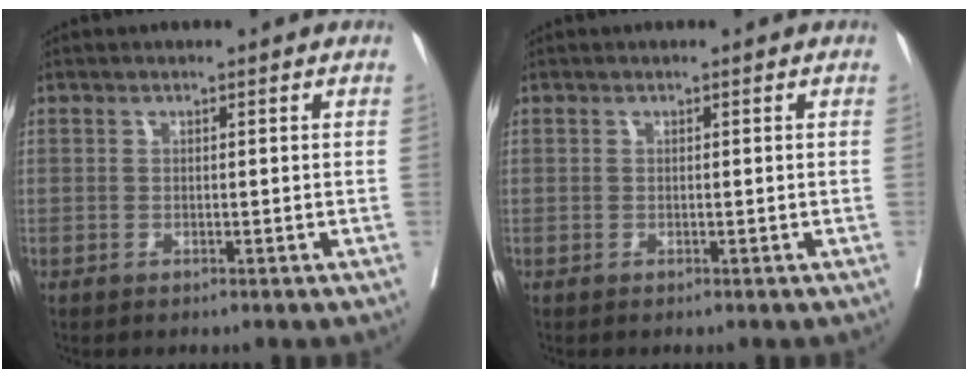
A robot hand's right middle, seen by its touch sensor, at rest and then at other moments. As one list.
[{"total": 0.0}]